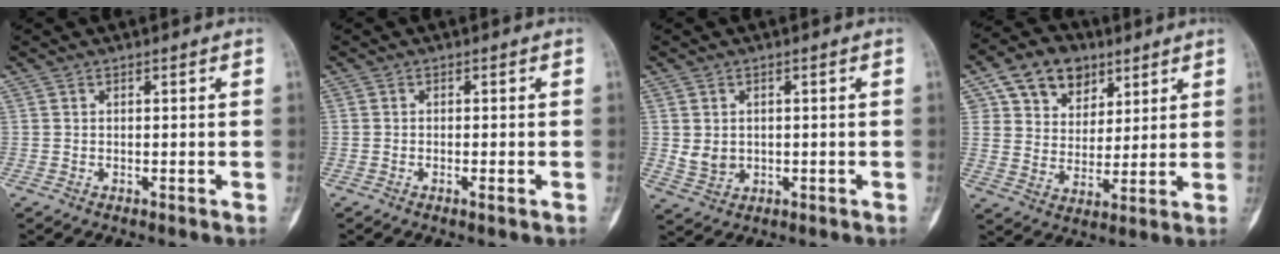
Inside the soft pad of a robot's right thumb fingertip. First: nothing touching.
{"total": 1.1, "force": [-0.5, 0.4, 0.9], "torque": [-0.013, 0.003, -0.007]}
{"total": 3.9, "force": [0.2, 3.3, 2.1], "torque": [-0.022, -0.003, 0.017]}
{"total": 12.5, "force": [6.4, 9.3, 5.3], "torque": [-0.050, -0.020, 0.112]}